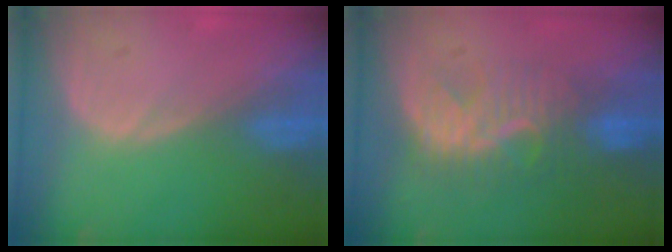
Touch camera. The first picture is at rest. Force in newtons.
{"total": 8.2, "press": 7.9, "slide": 2.3}